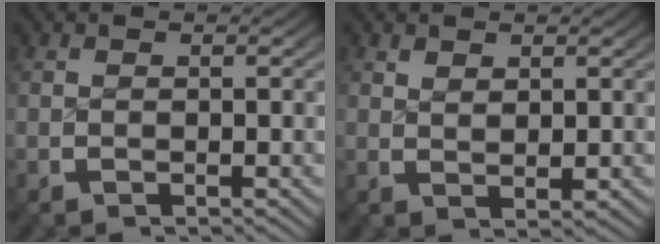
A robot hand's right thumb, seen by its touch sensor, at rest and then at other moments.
{"total": 1.4, "force": [1.2, 0.3, 0.7], "torque": [-0.008, -0.004, 0.032]}